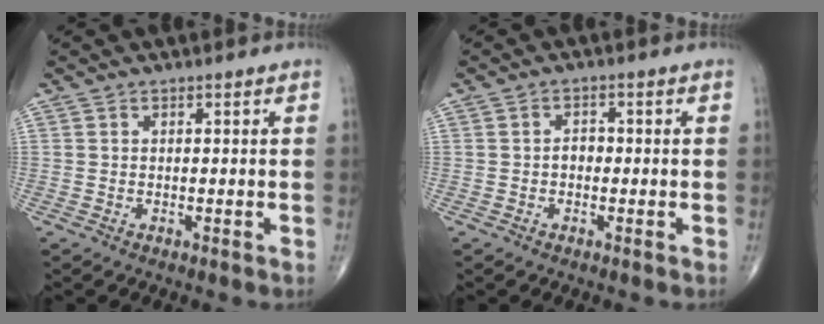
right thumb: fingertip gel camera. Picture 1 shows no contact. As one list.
[{"total": 1.8, "force": [-0.4, 1.3, 1.2], "torque": [-0.008, 0.006, -0.010]}]